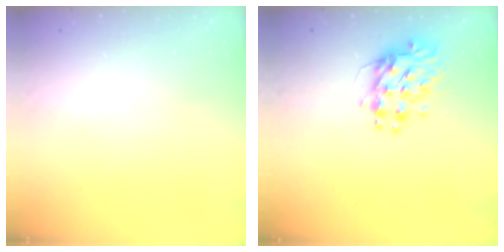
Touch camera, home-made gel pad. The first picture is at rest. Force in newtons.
{"total": 10.4, "press": 10.4, "slide": 1.0}